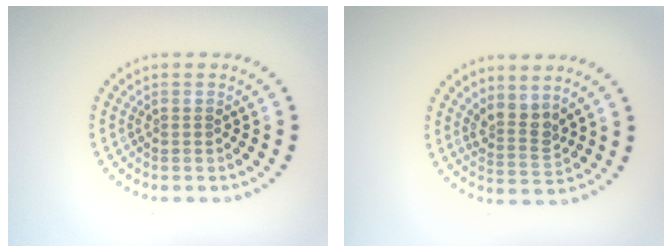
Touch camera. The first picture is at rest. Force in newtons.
{"total": 2.6, "press": 1.9, "slide": 1.7}